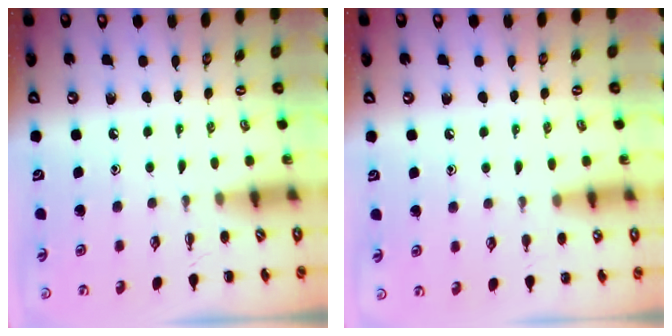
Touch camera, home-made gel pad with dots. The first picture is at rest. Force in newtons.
{"total": 5.8, "press": 5.4, "slide": 1.9}